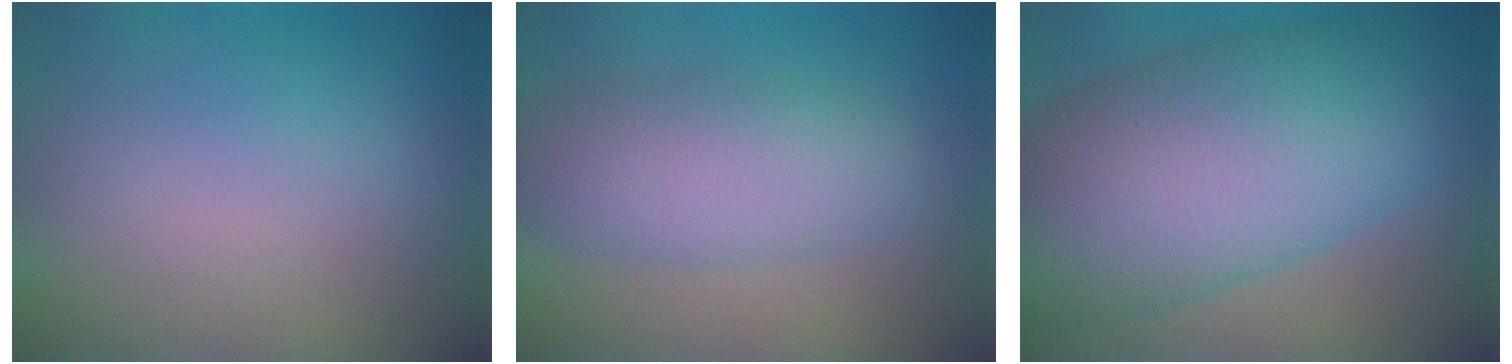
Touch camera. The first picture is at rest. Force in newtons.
{"total": 5.1, "press": 5.1, "slide": 0.0}
{"total": 12.1, "press": 12.1, "slide": 0.2}